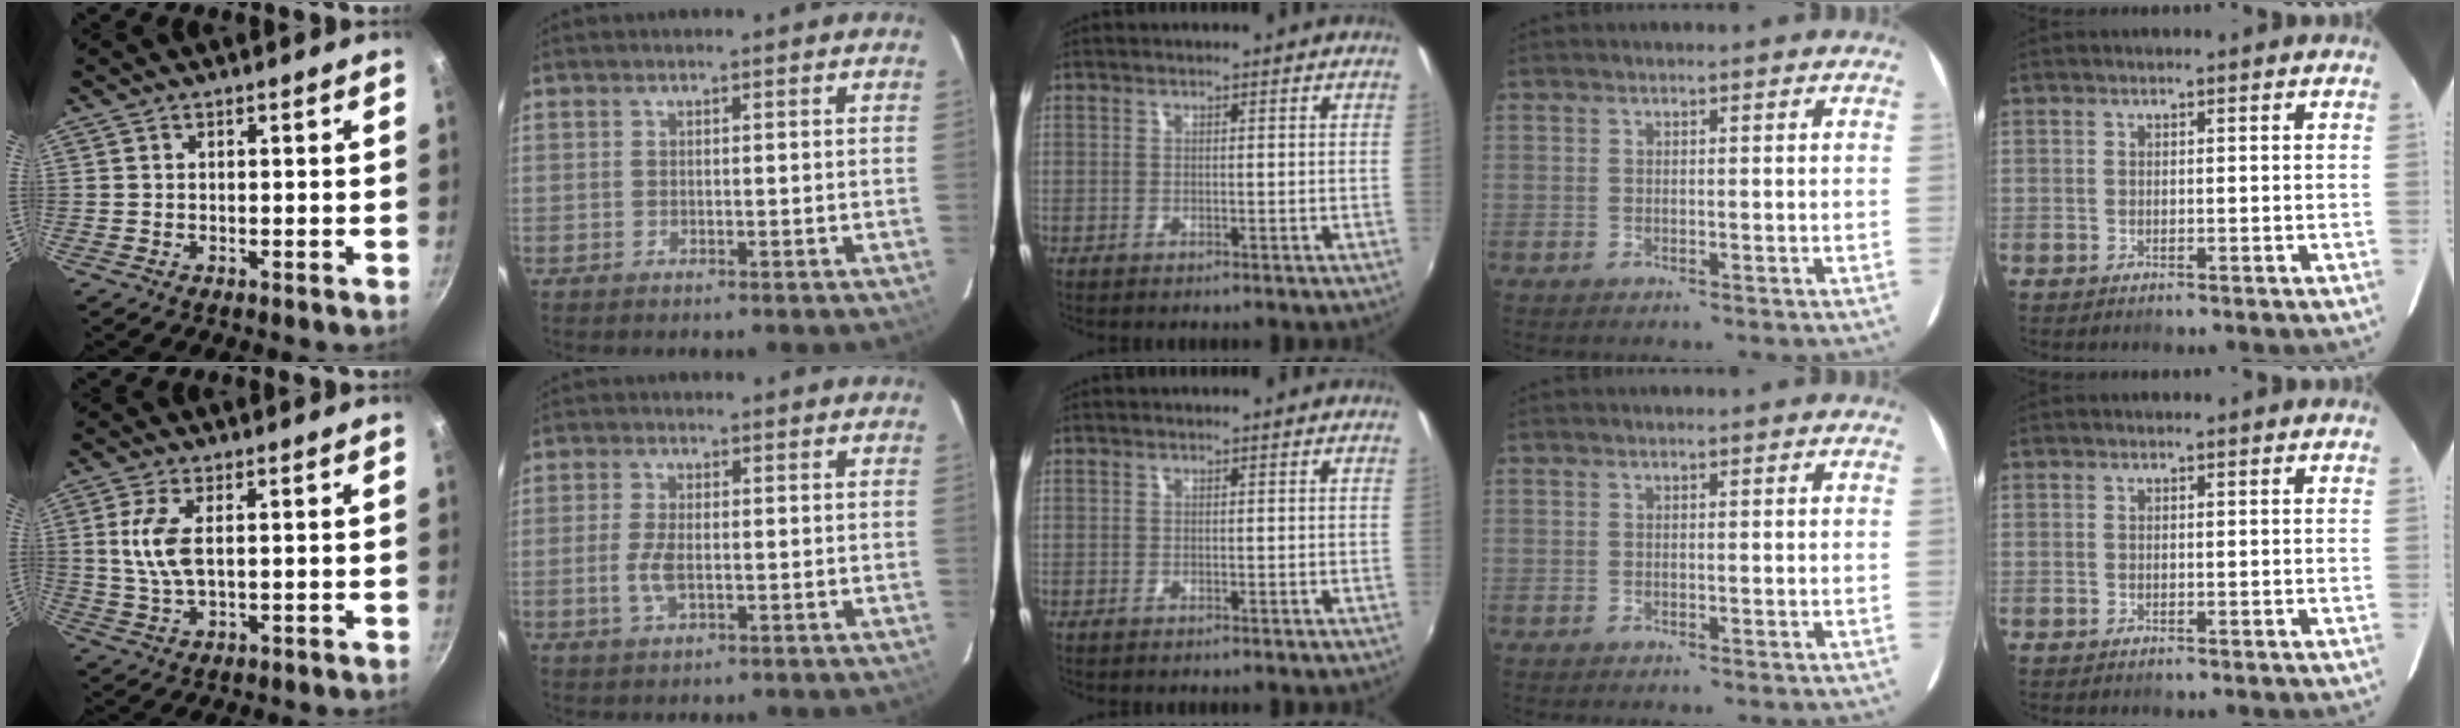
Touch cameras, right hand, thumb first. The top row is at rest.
{"thumb": {"total": 7.0, "force": [1.2, 3.1, 6.2], "torque": [-0.132, 0.000, 0.024]}, "index": {"total": 4.4, "force": [-0.9, 1.9, 3.9], "torque": [-0.084, -0.003, -0.018]}}